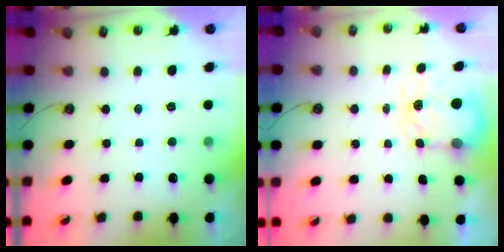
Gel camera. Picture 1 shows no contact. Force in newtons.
{"total": 4.0, "press": 3.9, "slide": 0.5}